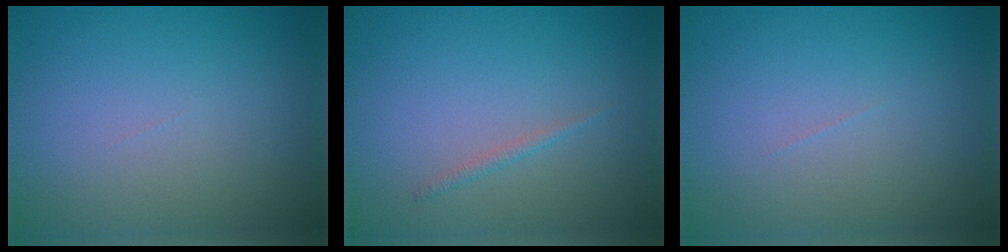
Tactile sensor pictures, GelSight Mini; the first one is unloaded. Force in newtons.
{"total": 0.7, "press": 0.7, "slide": 0.1}
{"total": 0.0}